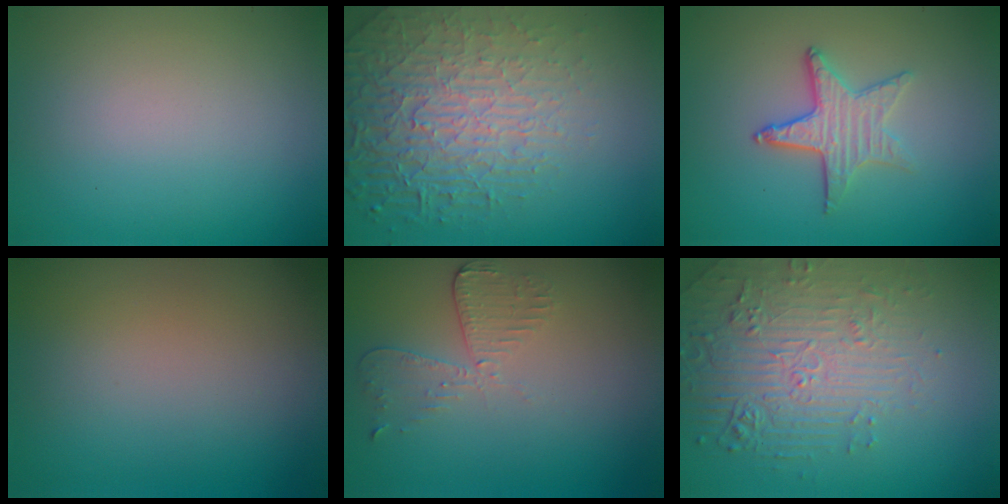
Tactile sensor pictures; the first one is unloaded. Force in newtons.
{"total": 8.2, "press": 5.7, "slide": 5.9}
{"total": 3.5, "press": 2.9, "slide": 2.0}
{"total": 0.0}
{"total": 2.7, "press": 2.4, "slide": 1.2}
{"total": 4.4, "press": 4.1, "slide": 1.7}